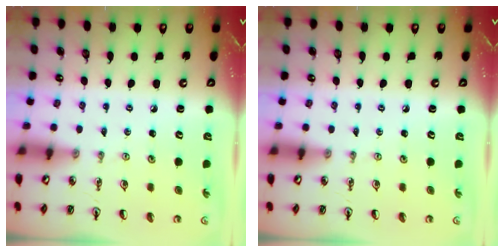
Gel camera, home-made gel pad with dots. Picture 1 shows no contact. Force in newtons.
{"total": 0.0}